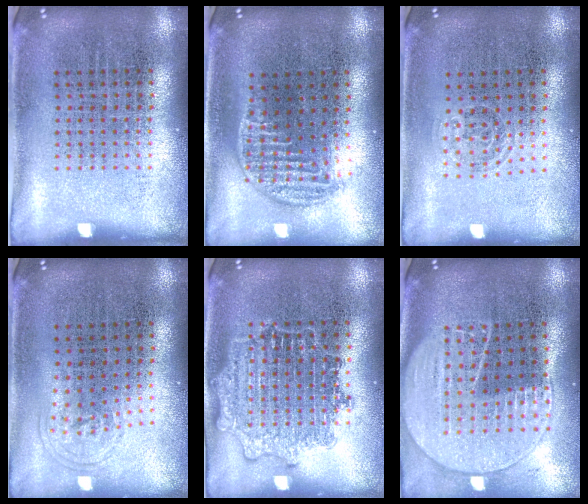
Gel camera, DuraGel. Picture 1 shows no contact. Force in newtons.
{"total": 1.2, "press": 1.0, "slide": 0.6}
{"total": 0.7, "press": 0.4, "slide": 0.6}
{"total": 0.7, "press": 0.6, "slide": 0.5}
{"total": 2.8, "press": 2.8, "slide": 0.5}
{"total": 1.9, "press": 1.8, "slide": 0.8}